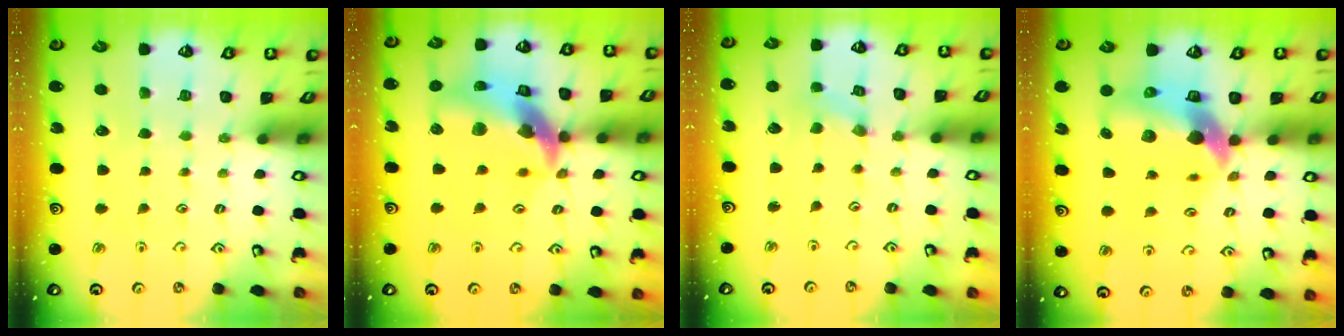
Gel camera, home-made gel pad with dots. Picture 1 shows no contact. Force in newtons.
{"total": 16.6, "press": 16.4, "slide": 2.4}
{"total": 0.0}
{"total": 10.5, "press": 10.3, "slide": 1.6}